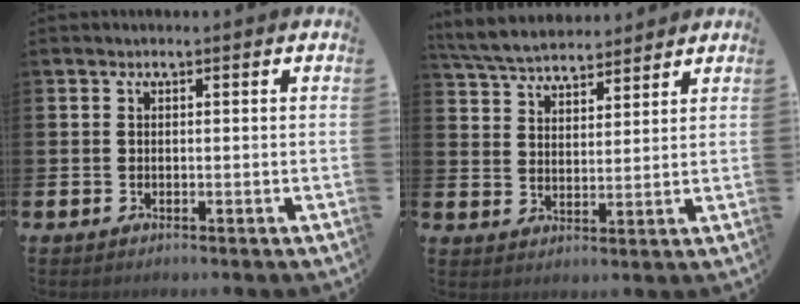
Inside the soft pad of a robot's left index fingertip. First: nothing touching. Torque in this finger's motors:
{"motor_torque": [0.39, -0.93, -0.10, 0.04]}